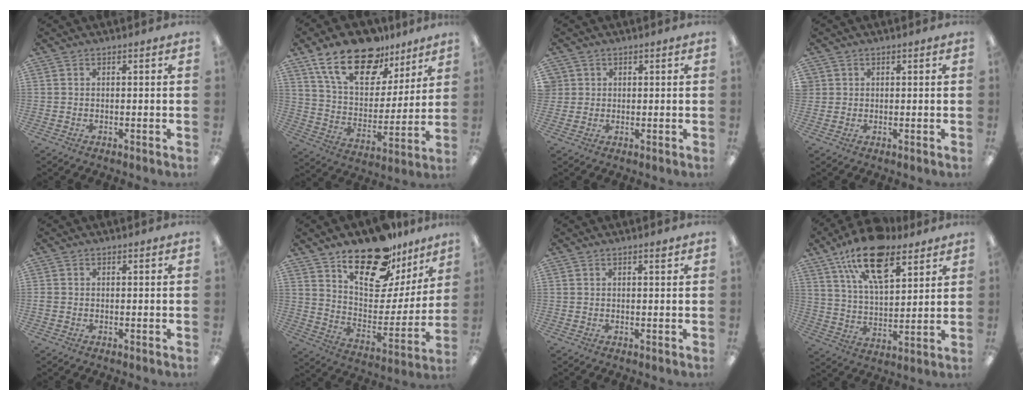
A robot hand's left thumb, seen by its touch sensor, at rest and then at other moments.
{"total": 20.2, "force": [13.5, 10.3, 10.9], "torque": [-0.193, -0.069, 0.240]}
{"total": 2.1, "force": [0.6, 2.0, -0.5], "torque": [0.010, -0.001, 0.009]}
{"total": 1.4, "force": [0.4, 1.3, -0.4], "torque": [0.015, -0.002, 0.005]}
{"total": 0.6, "force": [-0.3, 0.6, 0.1], "torque": [0.001, 0.001, -0.006]}
{"total": 21.2, "force": [16.2, 9.3, 10.1], "torque": [-0.152, -0.113, 0.279]}
{"total": 1.0, "force": [0.6, 0.2, 0.7], "torque": [-0.007, -0.003, 0.009]}
{"total": 17.8, "force": [11.1, 8.2, 11.2], "torque": [-0.187, -0.046, 0.192]}